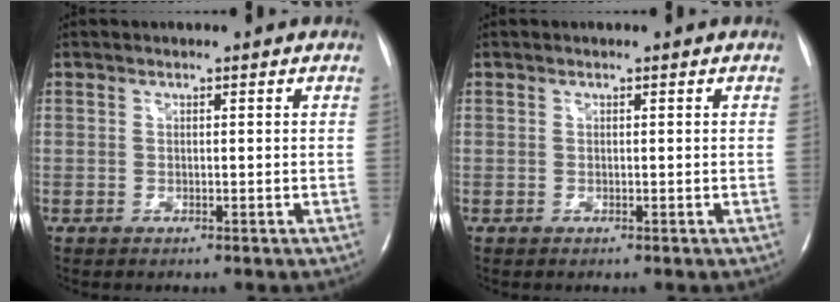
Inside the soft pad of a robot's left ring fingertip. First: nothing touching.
{"total": 0.0}